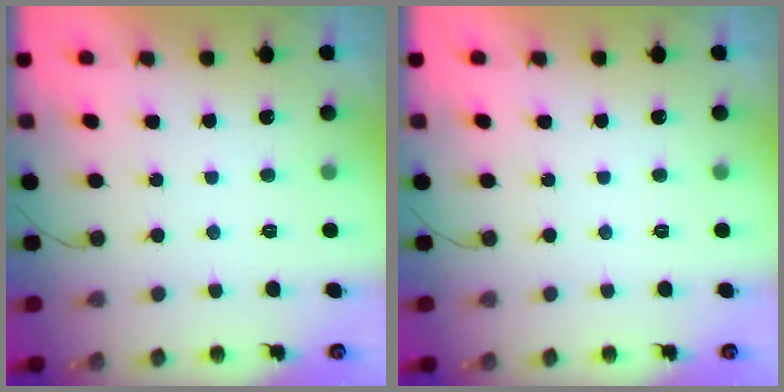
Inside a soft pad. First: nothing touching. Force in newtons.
{"total": 0.0}